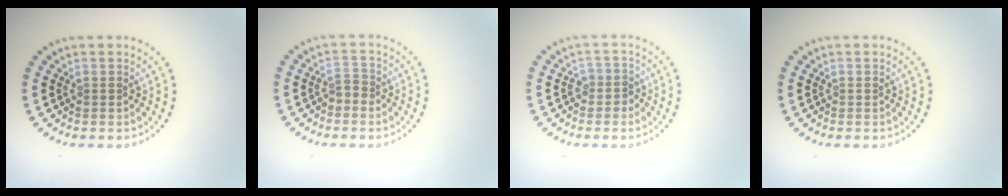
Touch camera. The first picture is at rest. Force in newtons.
{"total": 1.2, "press": 1.0, "slide": 0.7}
{"total": 1.5, "press": 1.2, "slide": 0.9}
{"total": 0.0}